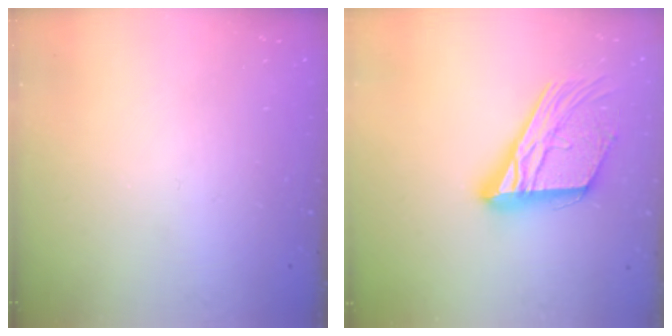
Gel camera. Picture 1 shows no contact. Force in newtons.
{"total": 19.3, "press": 19.2, "slide": 1.8}